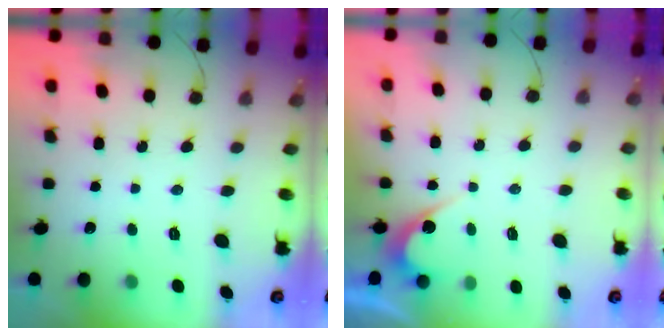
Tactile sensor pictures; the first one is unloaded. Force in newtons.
{"total": 4.2, "press": 4.1, "slide": 0.3}